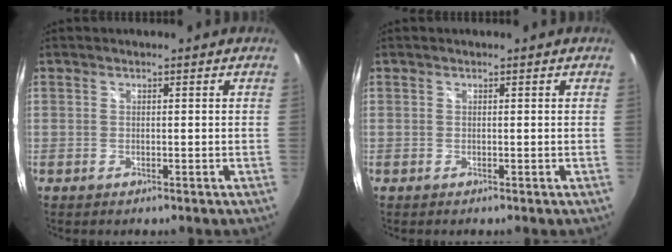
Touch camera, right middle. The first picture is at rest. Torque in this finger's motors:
{"motor_torque": [0.02, -0.02, 0.00, 0.01]}